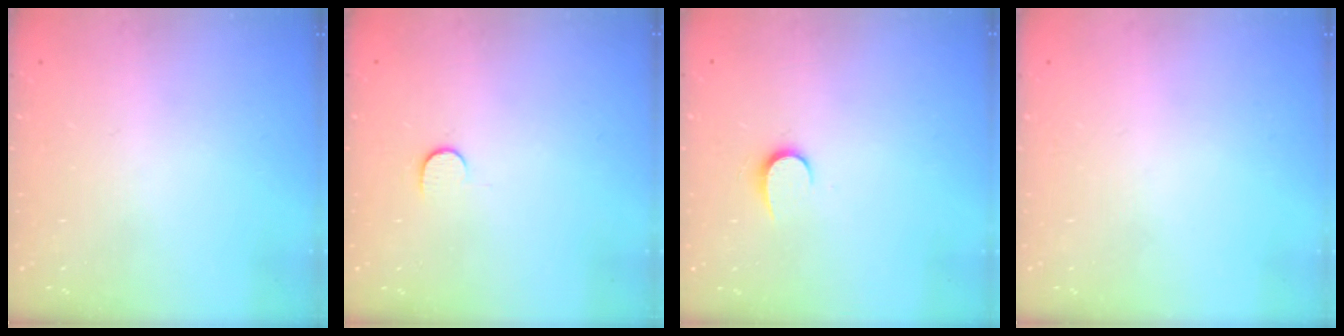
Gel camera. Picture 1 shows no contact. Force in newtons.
{"total": 5.3, "press": 5.2, "slide": 0.5}
{"total": 5.6, "press": 5.5, "slide": 0.6}
{"total": 0.0}